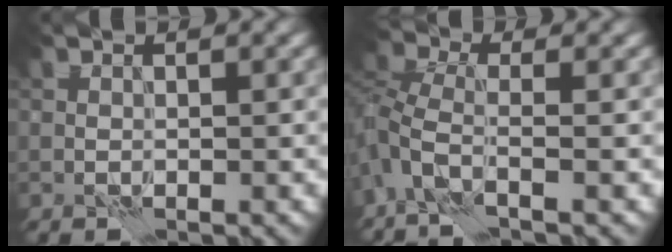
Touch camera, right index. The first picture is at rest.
{"total": 3.2, "force": [-2.1, 0.9, 2.2], "torque": [-0.056, 0.002, -0.062]}